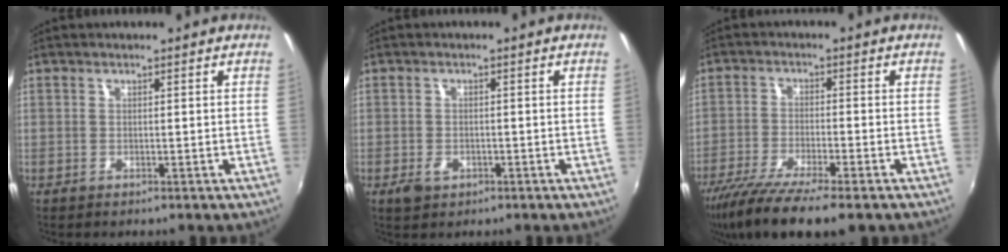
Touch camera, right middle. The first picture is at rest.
{"total": 3.2, "force": [-1.7, 2.1, 1.6], "torque": [-0.034, -0.004, -0.026]}
{"total": 12.9, "force": [-9.8, 1.7, 8.2], "torque": [-0.172, -0.044, -0.169]}